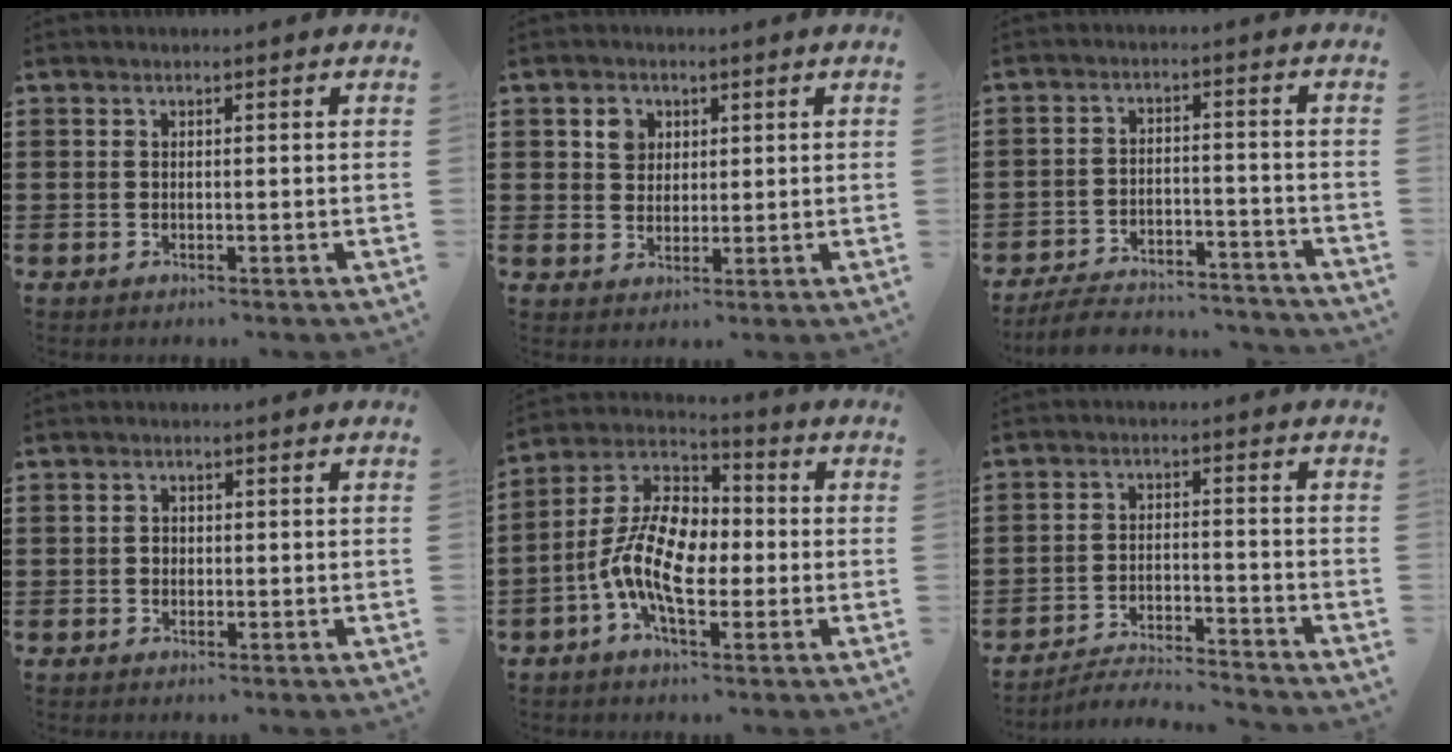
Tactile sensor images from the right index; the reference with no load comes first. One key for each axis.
{"total": 3.3, "fx": 1.5, "fy": 2.7, "fz": 1.2, "tx": -0.025, "ty": 0.008, "tz": 0.024}
{"total": 5.9, "fx": -5.7, "fy": 1.0, "fz": 1.5, "tx": -0.034, "ty": 0.008, "tz": -0.112}
{"total": 0.9, "fx": 0.0, "fy": 0.8, "fz": 0.4, "tx": -0.010, "ty": 0.004, "tz": -0.001}
{"total": 11.9, "fx": -2.5, "fy": 6.1, "fz": 9.9, "tx": -0.230, "ty": -0.003, "tz": -0.052}
{"total": 3.9, "fx": -3.9, "fy": 0.0, "fz": 0.7, "tx": -0.018, "ty": 0.003, "tz": -0.082}